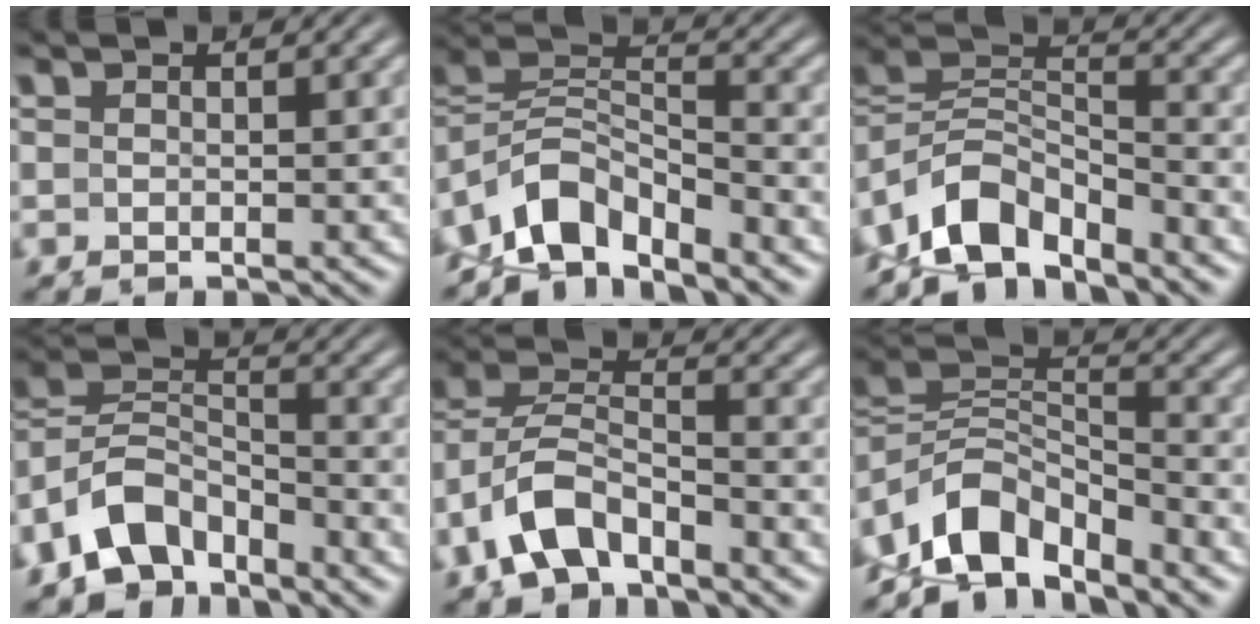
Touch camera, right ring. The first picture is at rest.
{"total": 6.0, "force": [-1.6, 4.6, 3.5], "torque": [-0.072, -0.010, -0.030]}
{"total": 5.7, "force": [-1.8, 4.4, 3.2], "torque": [-0.066, -0.009, -0.033]}
{"total": 6.8, "force": [-2.4, 5.6, 3.0], "torque": [-0.068, -0.020, -0.044]}
{"total": 3.7, "force": [-1.6, 2.7, 2.0], "torque": [-0.062, -0.008, -0.026]}
{"total": 6.7, "force": [-1.9, 5.1, 3.9], "torque": [-0.083, -0.014, -0.031]}